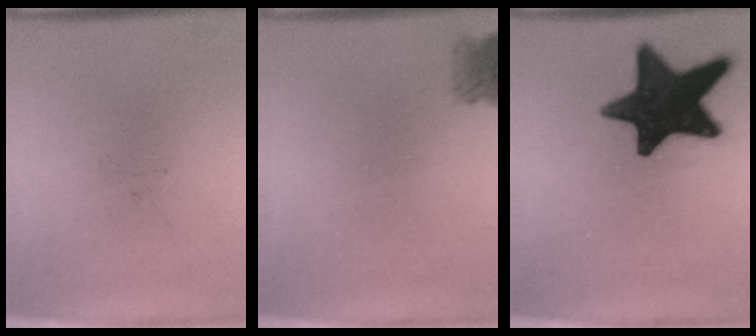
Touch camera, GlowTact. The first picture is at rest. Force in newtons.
{"total": 2.1}
{"total": 16.7}